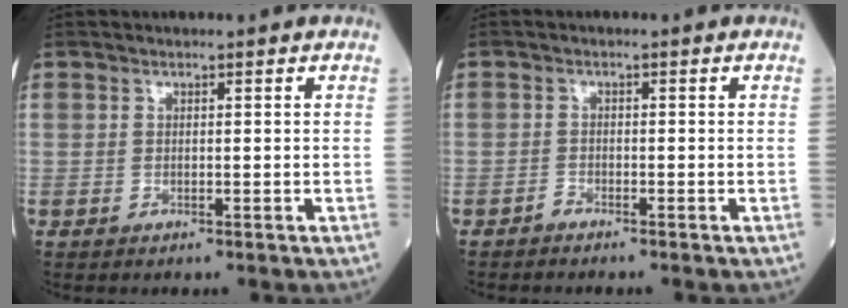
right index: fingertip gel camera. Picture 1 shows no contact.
{"total": 0.8, "force": [-0.8, 0.0, -0.1], "torque": [0.001, -0.002, -0.015]}